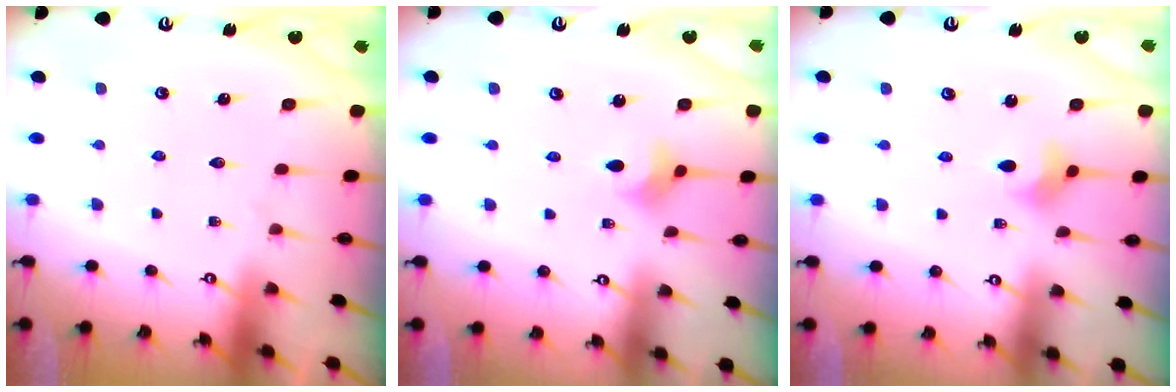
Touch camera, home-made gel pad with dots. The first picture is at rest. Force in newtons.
{"total": 2.8, "press": 2.7, "slide": 0.6}
{"total": 2.8, "press": 2.7, "slide": 0.4}